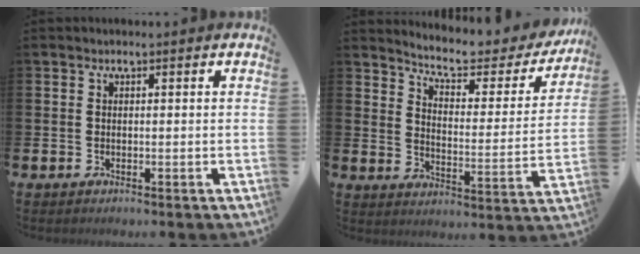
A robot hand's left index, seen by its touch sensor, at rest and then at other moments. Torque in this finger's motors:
{"motor_torque": [0.70, -0.84, 0.43, 0.07]}